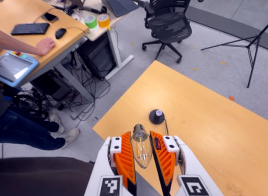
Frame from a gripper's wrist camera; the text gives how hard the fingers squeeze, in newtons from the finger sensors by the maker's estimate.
{"total": 10.8, "left": 10.3, "right": 11.3}